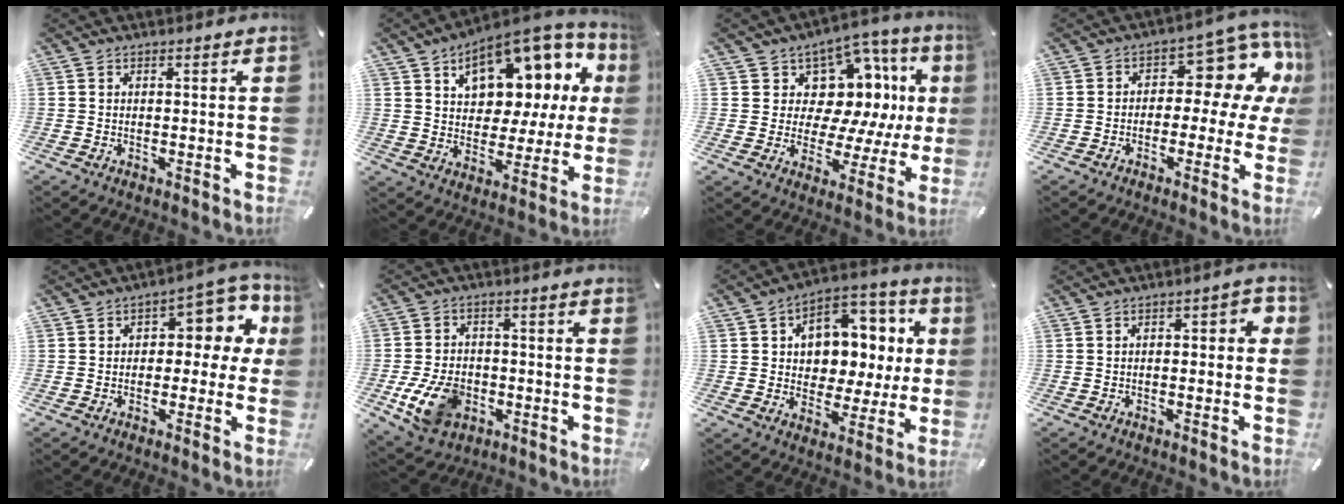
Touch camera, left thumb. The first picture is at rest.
{"total": 14.3, "force": [8.6, 8.9, 7.2], "torque": [-0.102, -0.062, 0.150]}
{"total": 13.2, "force": [4.7, 10.3, 6.8], "torque": [-0.090, -0.055, 0.086]}
{"total": 11.6, "force": [4.0, 6.7, 8.7], "torque": [-0.105, -0.035, 0.062]}
{"total": 9.2, "force": [2.5, 5.6, 6.9], "torque": [-0.079, -0.018, 0.035]}
{"total": 11.3, "force": [-3.6, 8.2, 7.0], "torque": [-0.145, 0.010, -0.060]}
{"total": 10.2, "force": [1.9, 8.9, 4.5], "torque": [-0.061, -0.025, 0.041]}
{"total": 3.3, "force": [-1.5, 1.4, 2.6], "torque": [-0.043, 0.016, -0.029]}